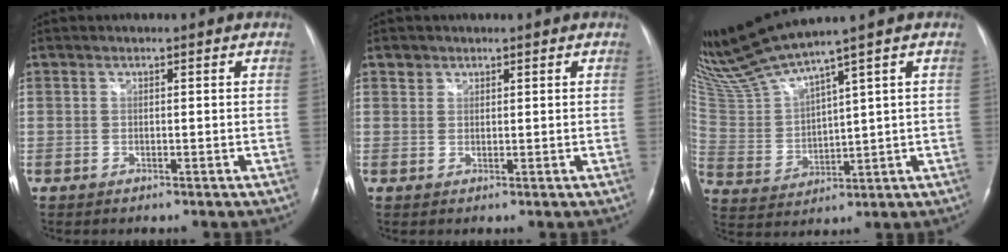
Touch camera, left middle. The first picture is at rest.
{"total": 1.4, "force": [0.9, 1.0, 0.0], "torque": [0.008, 0.004, 0.010]}
{"total": 10.2, "force": [9.0, -1.6, 4.7], "torque": [-0.109, -0.004, 0.192]}